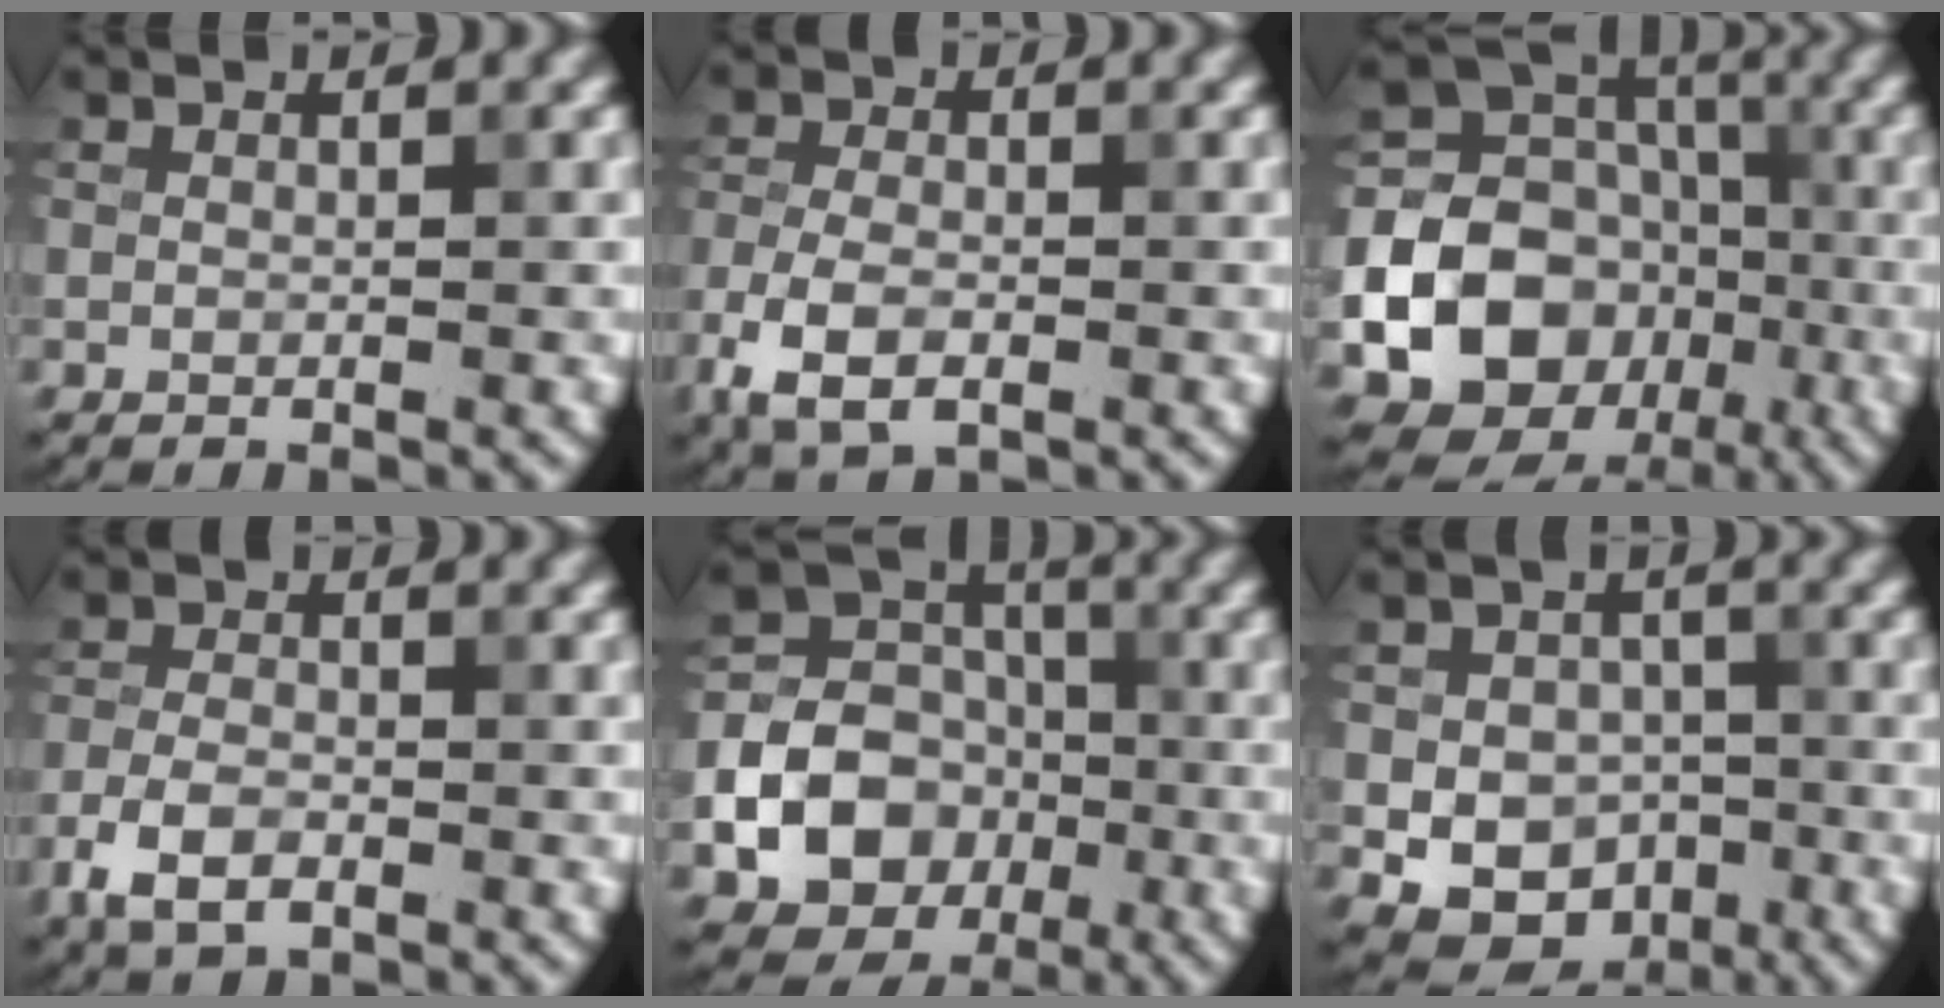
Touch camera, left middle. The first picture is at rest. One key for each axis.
{"total": 4.9, "fx": -2.3, "fy": 2.6, "fz": 3.4, "tx": -0.075, "ty": -0.006, "tz": -0.052}
{"total": 21.5, "fx": -6.8, "fy": 19.0, "fz": 7.5, "tx": -0.185, "ty": -0.036, "tz": -0.134}
{"total": 3.8, "fx": -2.1, "fy": 2.0, "fz": 2.5, "tx": -0.050, "ty": -0.002, "tz": -0.049}
{"total": 11.8, "fx": -3.9, "fy": 9.9, "fz": 5.0, "tx": -0.091, "ty": -0.029, "tz": -0.089}
{"total": 8.6, "fx": -2.7, "fy": 7.1, "fz": 4.1, "tx": -0.036, "ty": -0.015, "tz": -0.058}